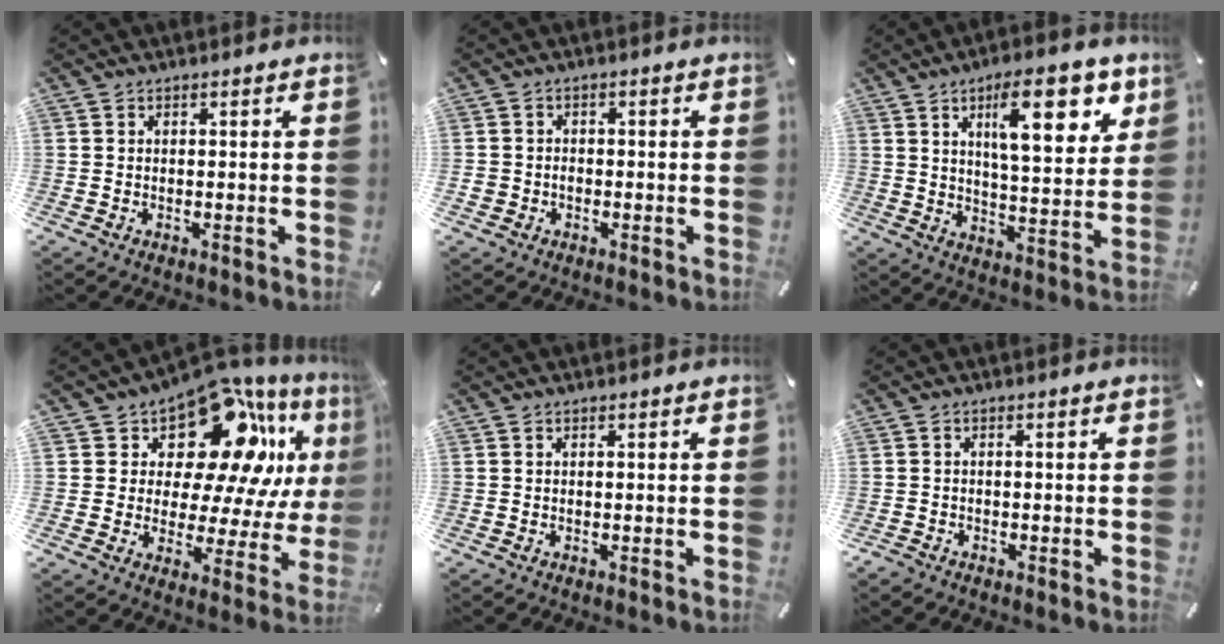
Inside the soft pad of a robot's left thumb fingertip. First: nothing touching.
{"total": 2.9, "force": [-1.0, 2.7, 0.7], "torque": [-0.012, 0.008, -0.022]}
{"total": 17.5, "force": [8.0, 6.6, 14.0], "torque": [-0.198, -0.023, 0.121]}
{"total": 17.8, "force": [11.3, 9.5, 9.9], "torque": [-0.143, -0.096, 0.193]}
{"total": 0.0}
{"total": 1.2, "force": [-0.9, 0.7, 0.4], "torque": [-0.006, 0.004, -0.020]}